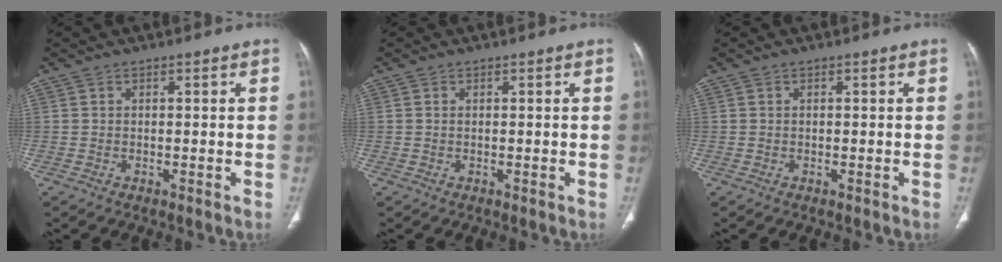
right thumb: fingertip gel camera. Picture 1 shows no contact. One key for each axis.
{"total": 0.0}
{"total": 0.0}